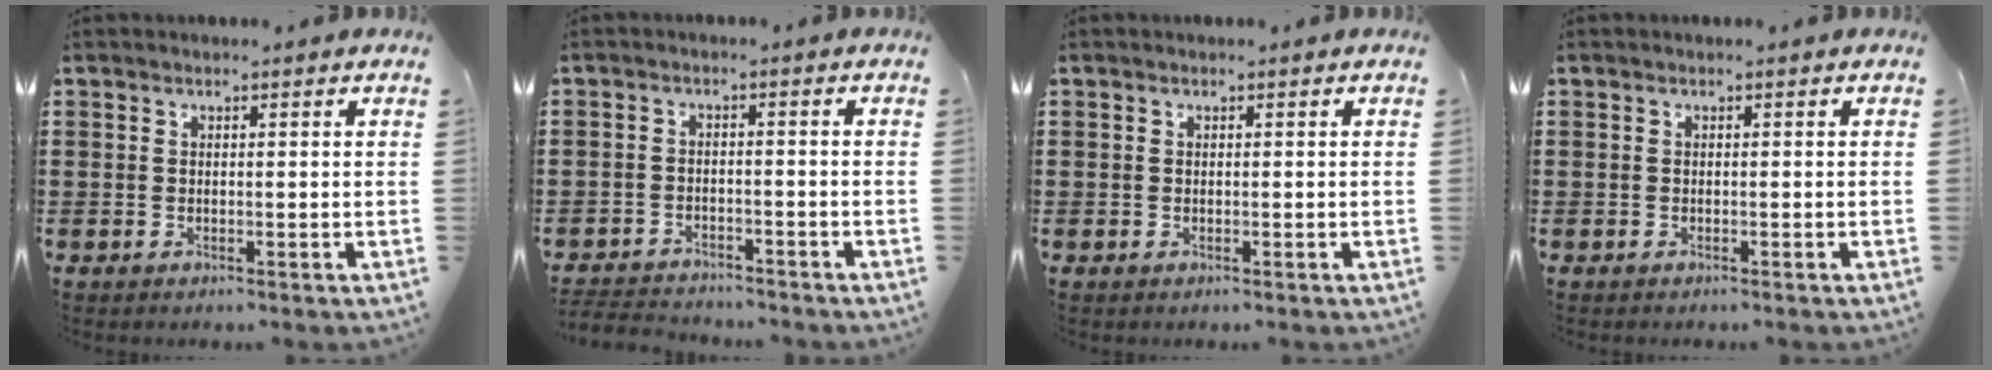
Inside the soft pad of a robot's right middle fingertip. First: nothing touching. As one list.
[{"total": 2.8, "force": [-2.8, 0.4, 0.0], "torque": [-0.006, -0.001, -0.060]}, {"total": 0.0}, {"total": 0.0}]